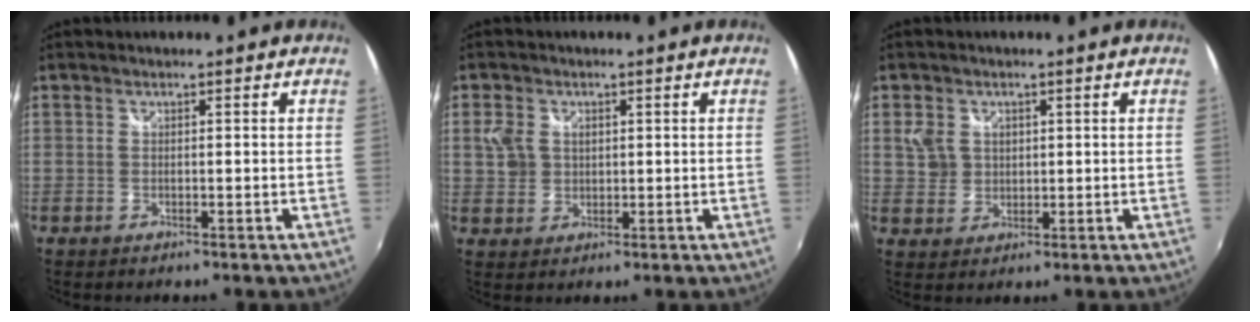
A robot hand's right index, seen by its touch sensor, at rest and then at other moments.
{"total": 4.3, "force": [1.0, 3.8, 1.9], "torque": [-0.035, 0.007, 0.021]}
{"total": 4.4, "force": [1.2, 3.9, 1.6], "torque": [-0.024, 0.008, 0.027]}